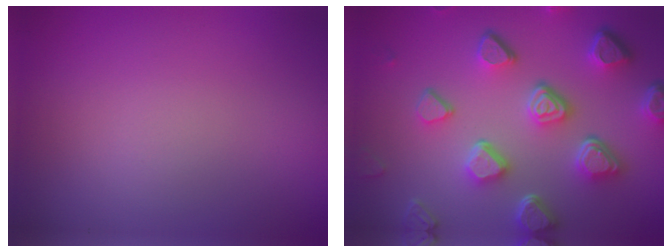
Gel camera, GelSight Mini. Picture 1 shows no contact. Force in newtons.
{"total": 7.5, "press": 5.6, "slide": 5.0}